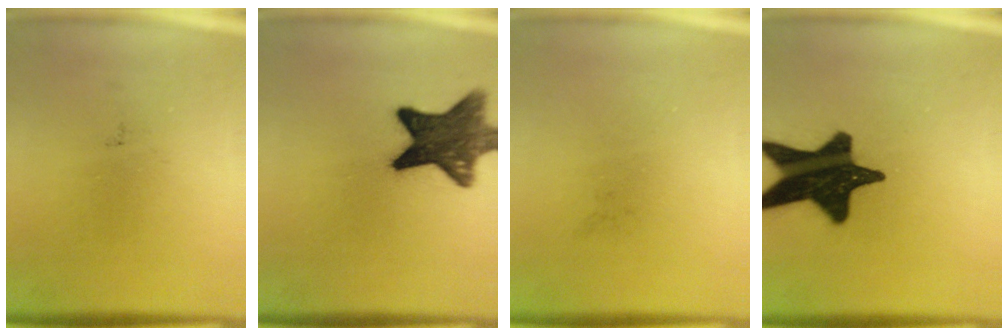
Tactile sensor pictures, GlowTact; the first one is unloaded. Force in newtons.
{"total": 12.2}
{"total": 0.0}
{"total": 19.6}